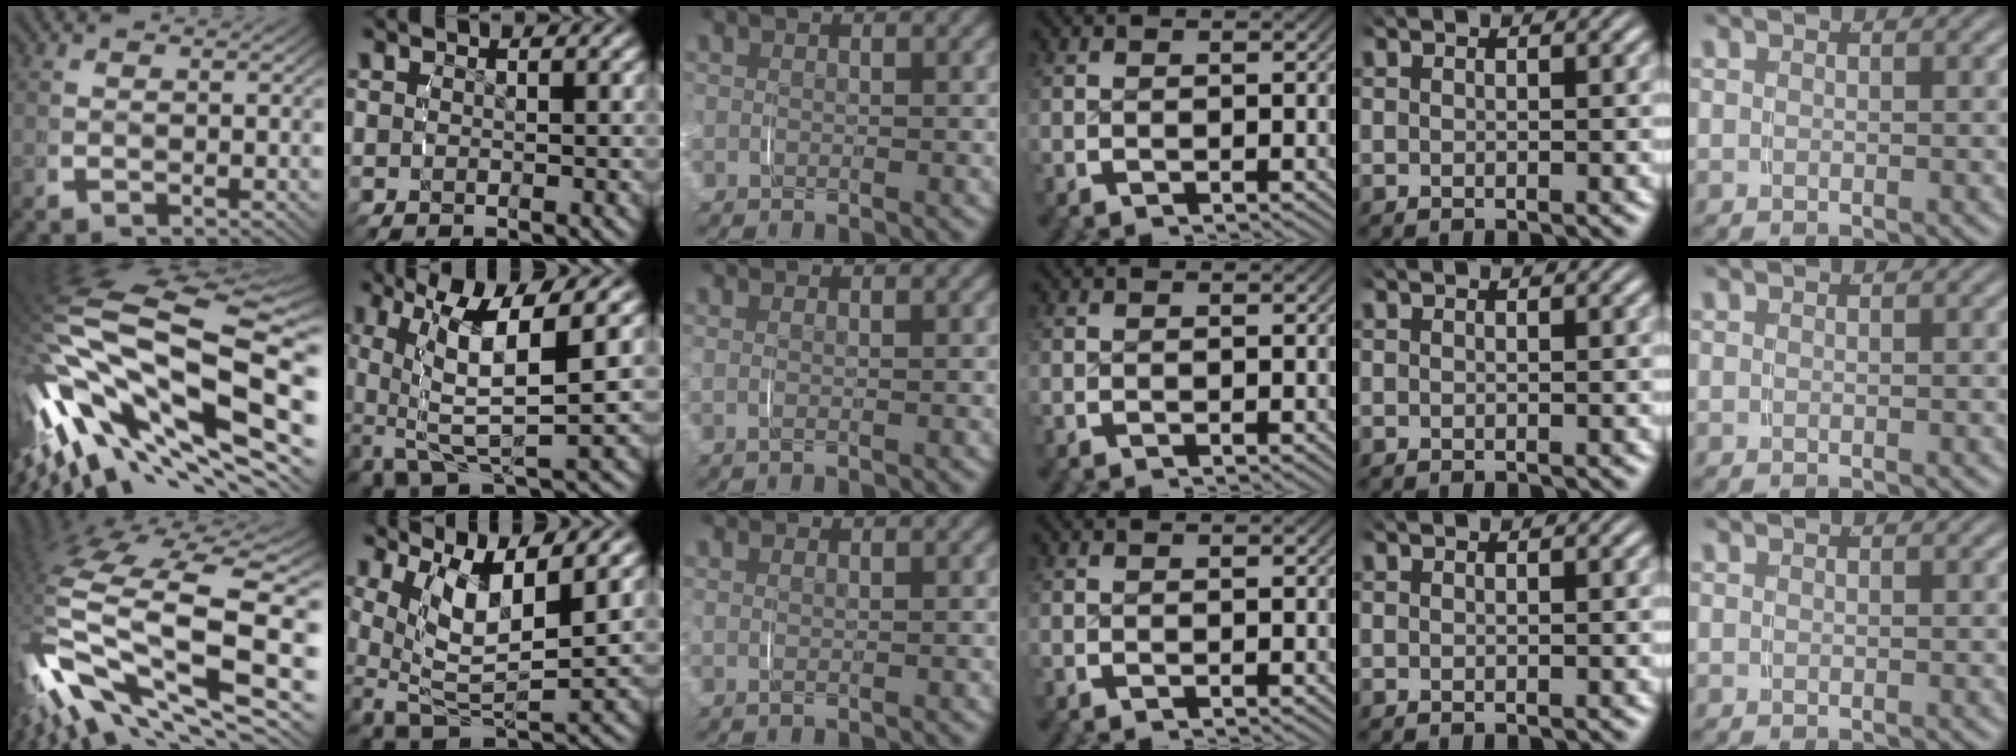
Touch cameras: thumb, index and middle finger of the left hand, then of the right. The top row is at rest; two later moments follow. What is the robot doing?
{"motion": "grasp_and_lifting", "object": "shoes"}